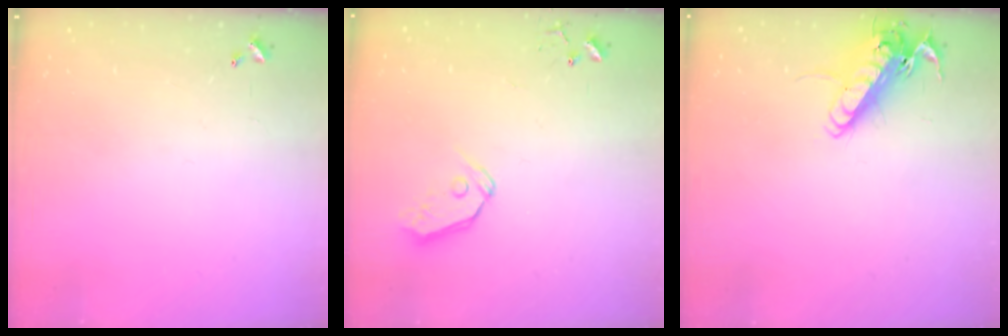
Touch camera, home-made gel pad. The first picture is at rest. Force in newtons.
{"total": 7.3, "press": 7.2, "slide": 0.8}
{"total": 15.0, "press": 14.7, "slide": 2.5}